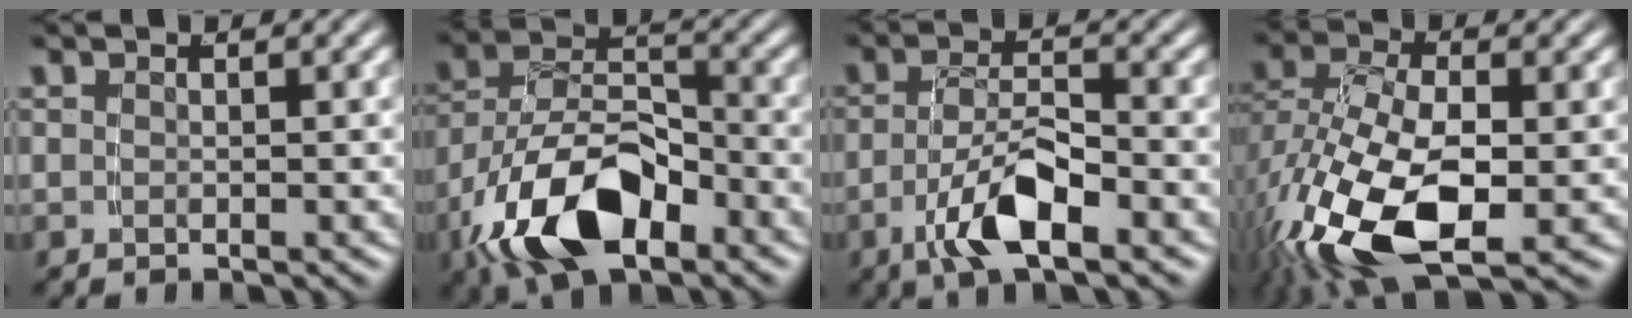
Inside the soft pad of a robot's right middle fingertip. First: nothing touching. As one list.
[{"total": 10.6, "force": [-3.7, 6.8, 7.3], "torque": [-0.142, -0.038, -0.047]}, {"total": 5.3, "force": [-2.3, 1.6, 4.5], "torque": [-0.069, -0.009, -0.033]}, {"total": 9.9, "force": [-2.7, 5.0, 8.1], "torque": [-0.180, -0.043, -0.014]}]